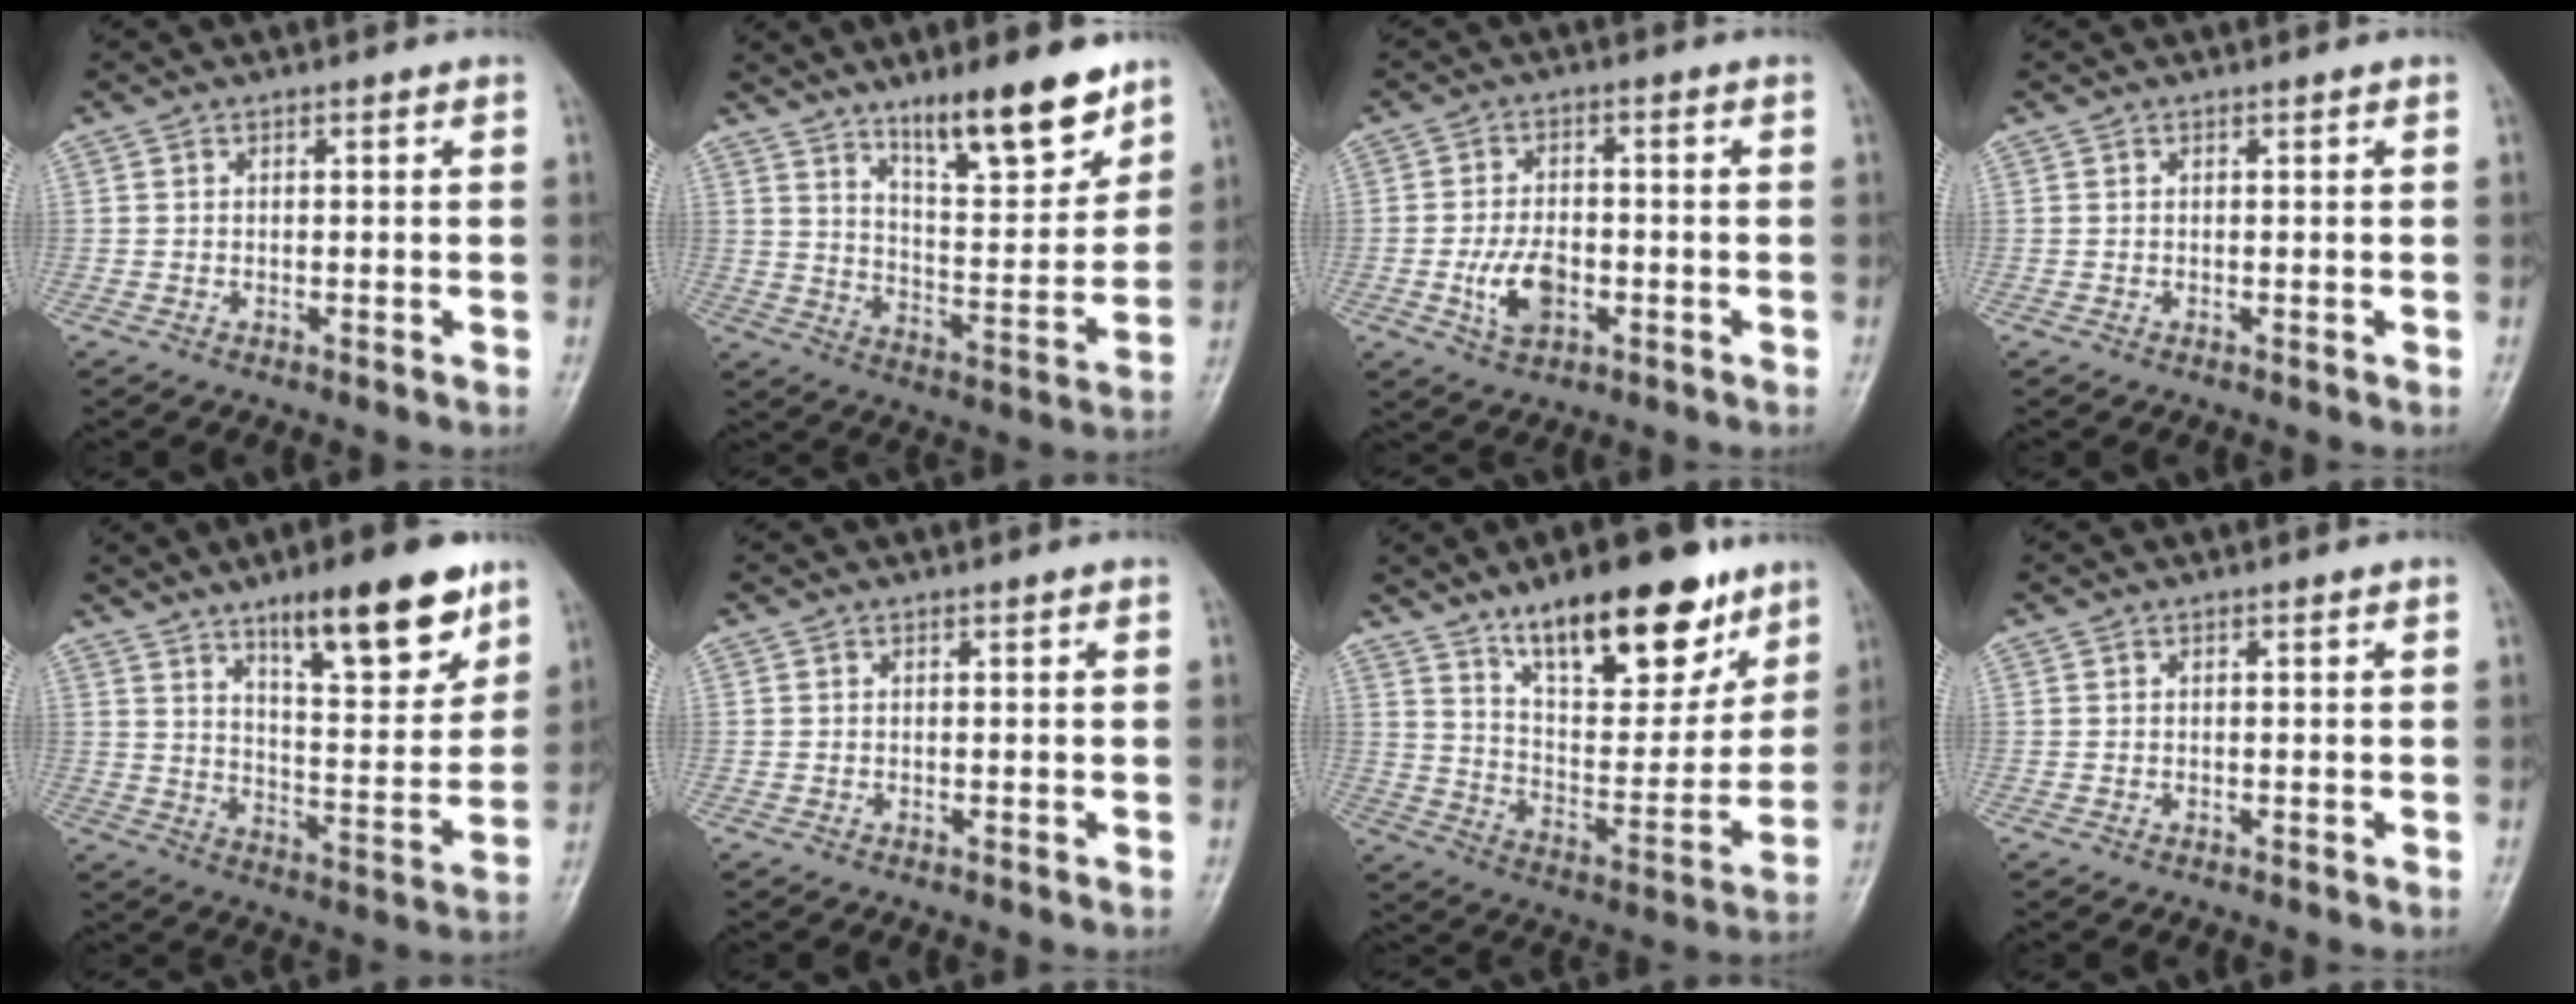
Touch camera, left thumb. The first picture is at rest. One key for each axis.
{"total": 15.4, "fx": 10.8, "fy": 4.1, "fz": 10.1, "tx": -0.125, "ty": -0.075, "tz": 0.182}
{"total": 7.2, "fx": -2.1, "fy": 4.3, "fz": 5.3, "tx": -0.090, "ty": 0.008, "tz": -0.036}
{"total": 0.0}
{"total": 17.0, "fx": 10.8, "fy": 4.9, "fz": 12.2, "tx": -0.147, "ty": -0.063, "tz": 0.172}
{"total": 0.0}
{"total": 21.3, "fx": 13.9, "fy": 8.2, "fz": 13.9, "tx": -0.163, "ty": -0.067, "tz": 0.229}
{"total": 0.0}